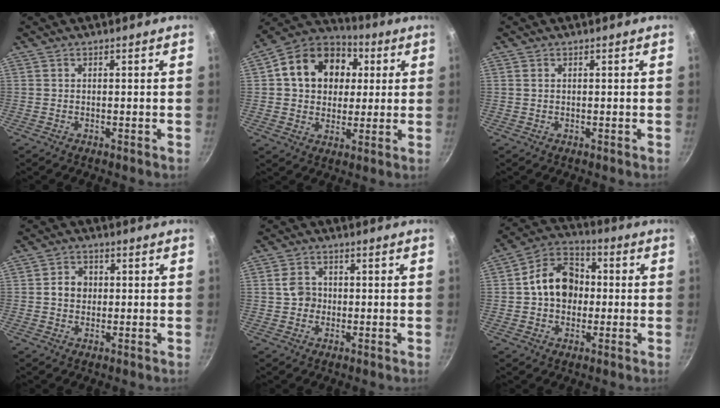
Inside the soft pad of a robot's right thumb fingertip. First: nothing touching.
{"total": 17.6, "force": [4.0, 13.8, 10.2], "torque": [-0.148, 0.021, 0.054]}
{"total": 0.5, "force": [0.2, 0.4, 0.3], "torque": [-0.005, 0.001, 0.004]}
{"total": 4.3, "force": [0.2, 3.7, 2.3], "torque": [-0.017, 0.007, -0.002]}
{"total": 4.1, "force": [-0.1, 3.6, 1.9], "torque": [-0.018, 0.010, -0.007]}
{"total": 12.5, "force": [0.3, 9.8, 7.8], "torque": [-0.093, 0.028, -0.013]}